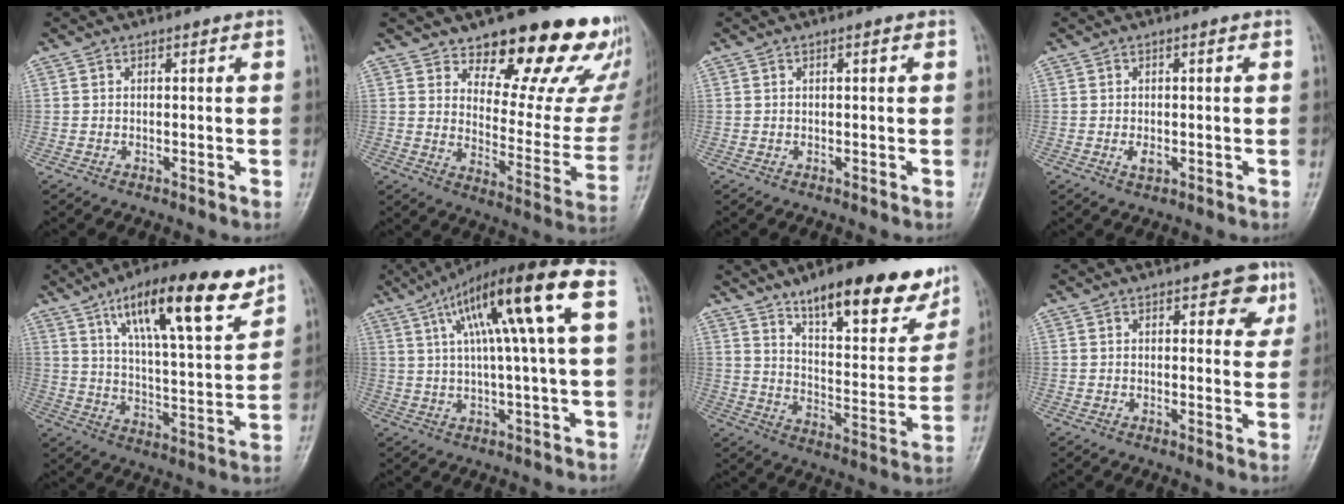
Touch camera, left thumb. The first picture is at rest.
{"total": 23.1, "force": [16.8, 9.1, 12.9], "torque": [-0.119, -0.108, 0.221]}
{"total": 0.5, "force": [0.2, 0.1, 0.5], "torque": [-0.010, 0.001, 0.003]}
{"total": 2.2, "force": [-0.3, 1.1, 1.9], "torque": [-0.029, -0.003, -0.003]}
{"total": 18.8, "force": [11.2, 5.1, 14.3], "torque": [-0.202, -0.044, 0.186]}
{"total": 16.7, "force": [4.6, 1.5, 16.0], "torque": [-0.270, 0.031, 0.072]}
{"total": 20.8, "force": [14.0, 7.2, 13.7], "torque": [-0.144, -0.064, 0.211]}
{"total": 4.7, "force": [2.3, 2.6, 3.2], "torque": [-0.007, -0.008, 0.021]}